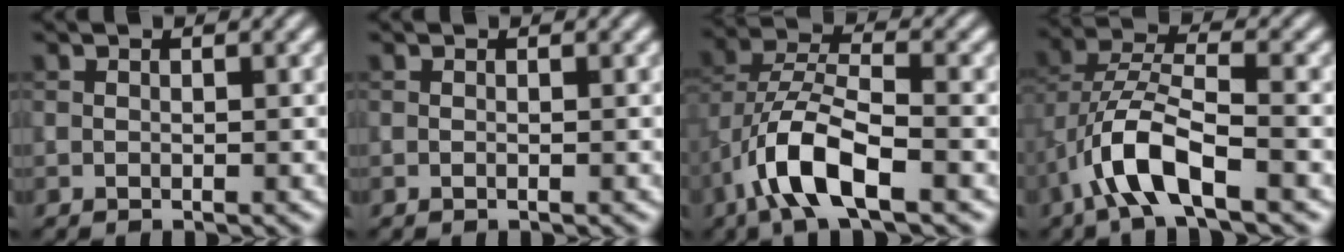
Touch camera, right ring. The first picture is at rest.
{"total": 0.0}
{"total": 7.2, "force": [-3.3, 2.8, 5.8], "torque": [-0.115, 0.003, -0.069]}
{"total": 6.5, "force": [-3.0, 2.3, 5.3], "torque": [-0.108, 0.004, -0.063]}